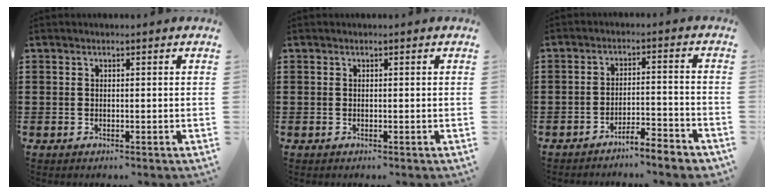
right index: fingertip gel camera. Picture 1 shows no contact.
{"total": 0.0}
{"total": 4.2, "force": [-4.1, -0.2, 0.9], "torque": [-0.020, -0.002, -0.084]}